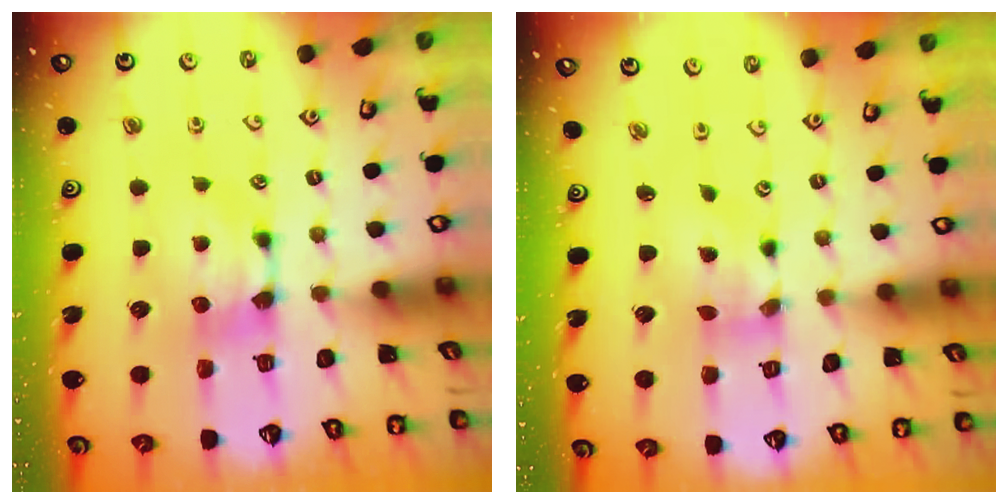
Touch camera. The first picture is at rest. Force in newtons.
{"total": 2.7, "press": 2.3, "slide": 1.4}